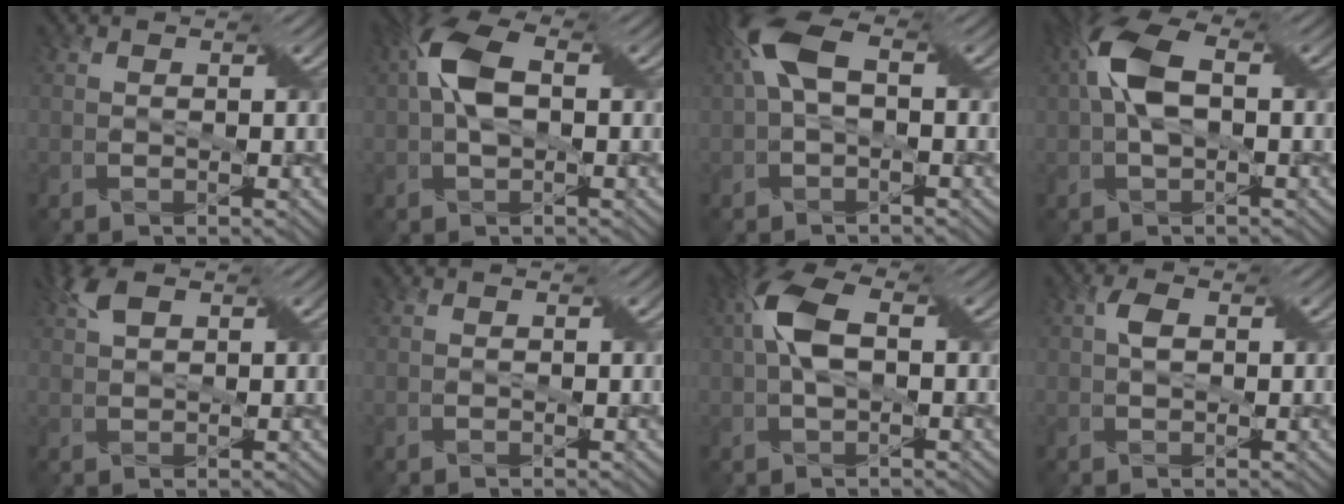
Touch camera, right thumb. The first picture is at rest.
{"total": 7.1, "force": [0.7, 3.9, 6.0], "torque": [-0.129, 0.017, 0.006]}
{"total": 7.1, "force": [1.2, 3.2, 6.2], "torque": [-0.142, 0.023, 0.012]}
{"total": 7.8, "force": [0.8, 4.0, 6.6], "torque": [-0.148, 0.020, 0.009]}
{"total": 3.5, "force": [1.9, 1.5, 2.6], "torque": [-0.062, 0.015, 0.036]}
{"total": 0.0}
{"total": 6.6, "force": [0.7, 3.3, 5.7], "torque": [-0.127, 0.016, 0.008]}
{"total": 2.1, "force": [0.3, 1.2, 1.7], "torque": [-0.034, 0.006, 0.004]}